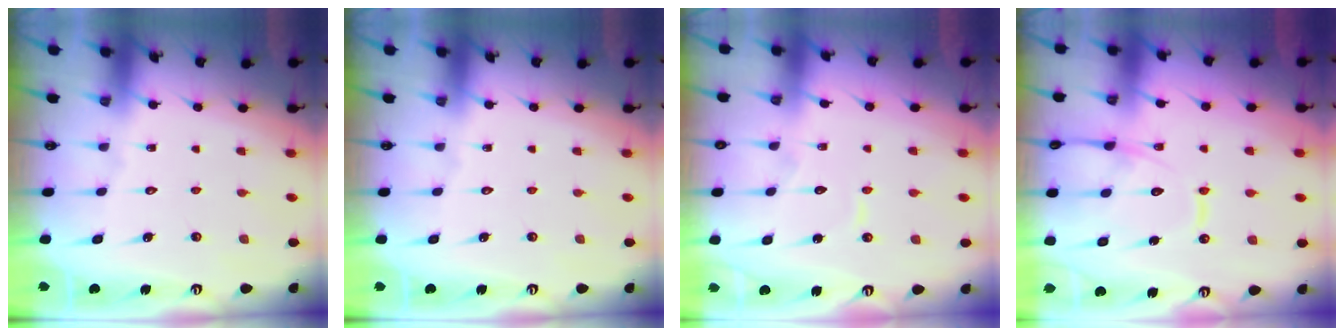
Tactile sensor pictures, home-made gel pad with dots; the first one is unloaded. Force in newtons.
{"total": 0.0}
{"total": 5.2, "press": 5.2, "slide": 0.4}
{"total": 14.0, "press": 13.9, "slide": 1.5}